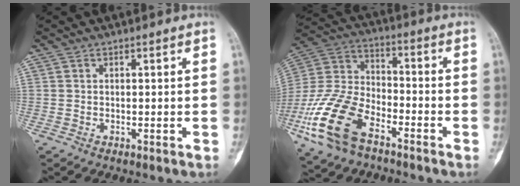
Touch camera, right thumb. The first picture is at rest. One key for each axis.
{"total": 18.9, "fx": -9.5, "fy": 10.2, "fz": 12.7, "tx": -0.270, "ty": 0.042, "tz": -0.186}